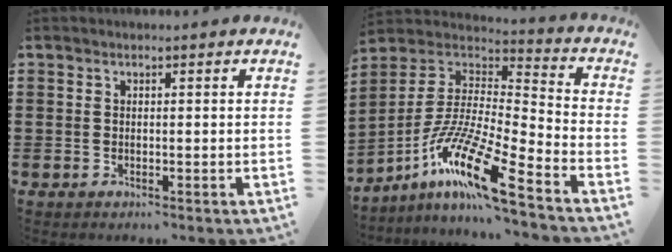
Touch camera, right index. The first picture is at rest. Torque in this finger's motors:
{"motor_torque": [-0.18, 1.13, 0.94, 0.21]}